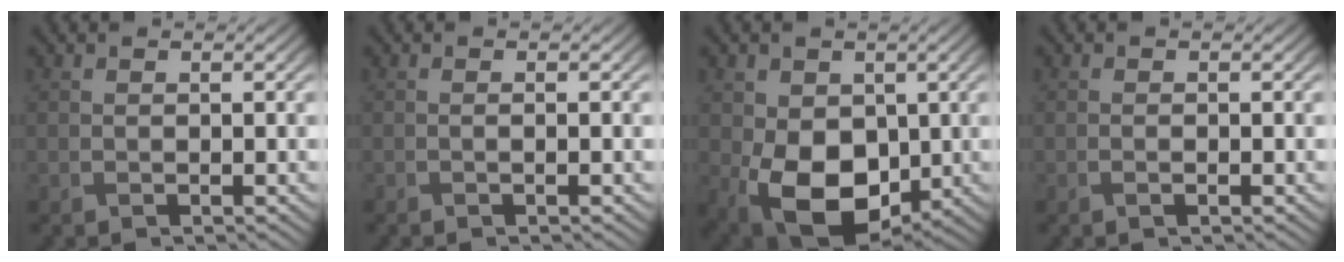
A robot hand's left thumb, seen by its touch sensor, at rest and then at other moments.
{"total": 0.6, "force": [-0.1, 0.0, 0.6], "torque": [-0.010, -0.001, -0.003]}
{"total": 11.6, "force": [-1.6, 8.2, 8.1], "torque": [-0.168, -0.035, -0.028]}
{"total": 0.6, "force": [-0.3, 0.1, 0.5], "torque": [-0.011, -0.002, -0.004]}